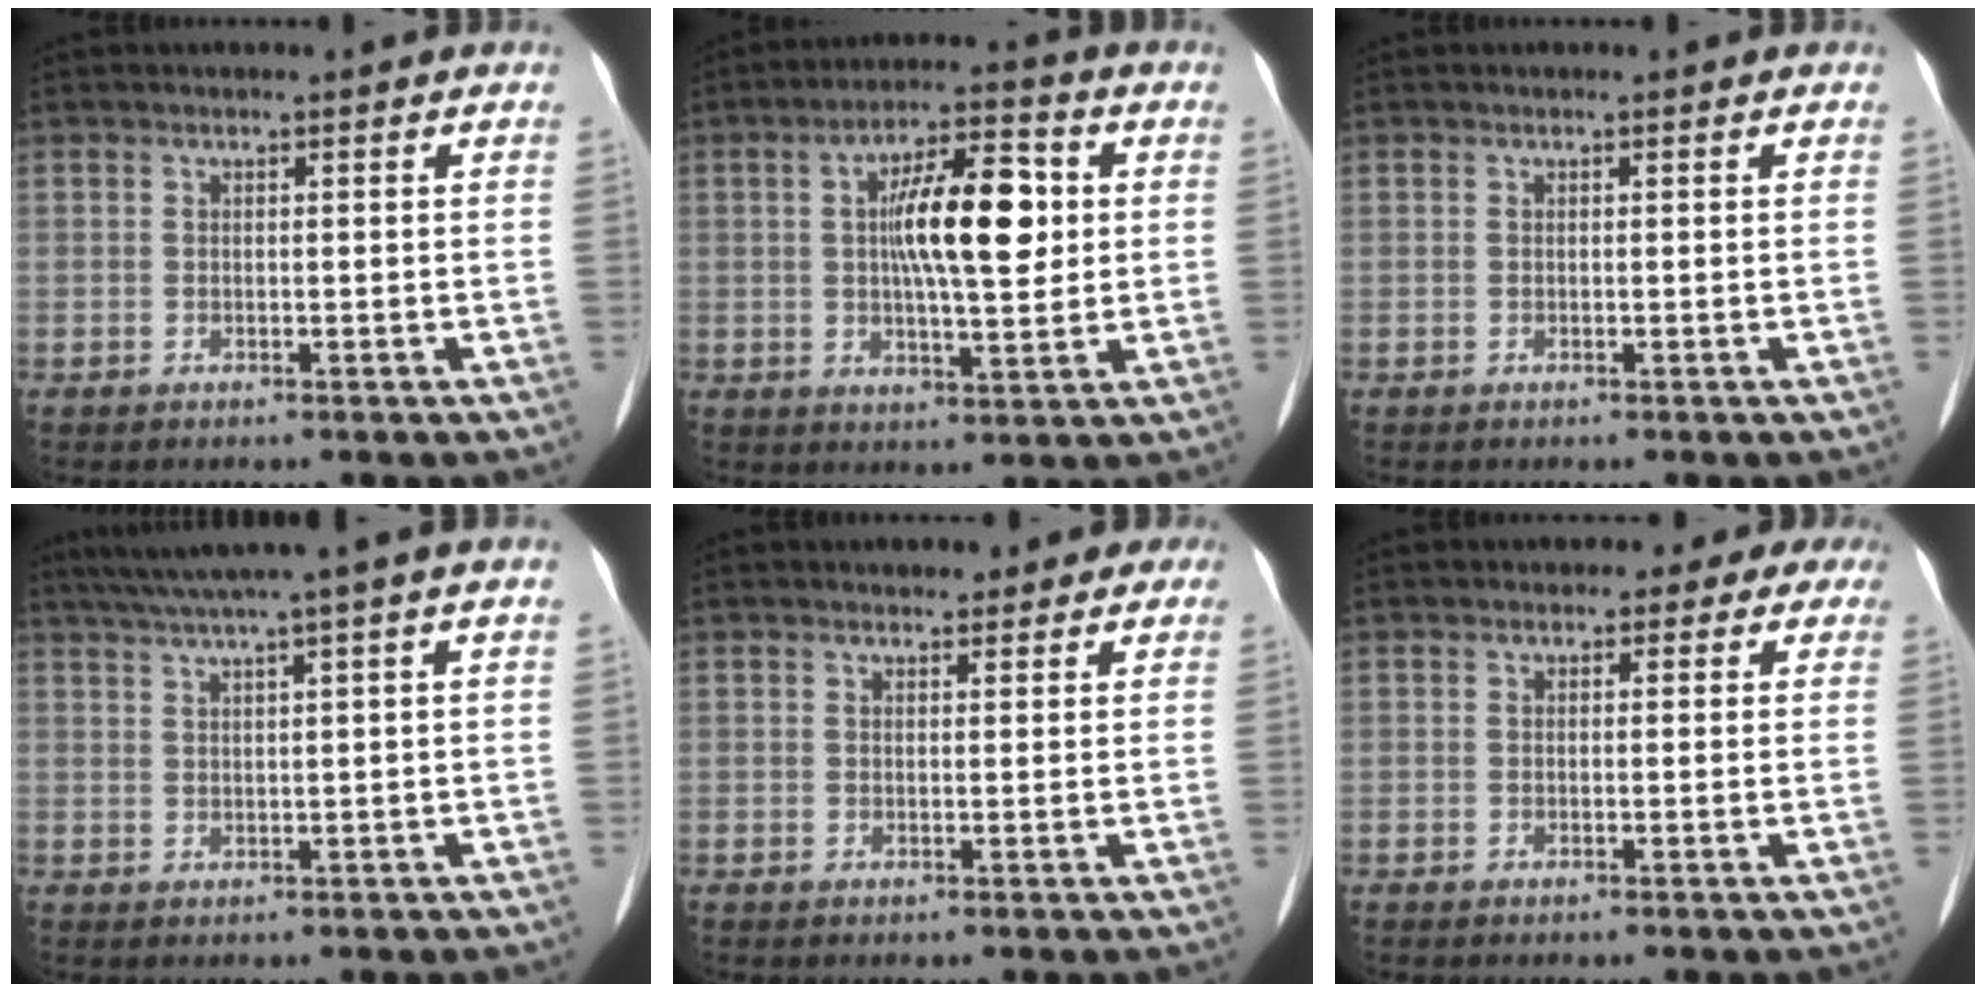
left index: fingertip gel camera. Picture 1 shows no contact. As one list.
[{"total": 11.6, "force": [1.8, 3.4, 11.0], "torque": [-0.189, 0.021, 0.027]}, {"total": 0.0}, {"total": 5.7, "force": [4.1, -1.7, 3.5], "torque": [-0.059, 0.019, 0.075]}, {"total": 3.9, "force": [3.1, 2.0, 1.4], "torque": [-0.003, 0.011, 0.030]}, {"total": 3.9, "force": [2.9, 2.6, 0.5], "torque": [0.012, 0.002, 0.015]}]